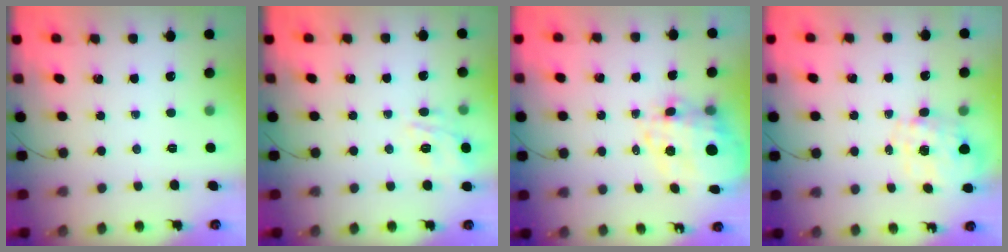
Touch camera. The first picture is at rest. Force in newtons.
{"total": 11.2, "press": 11.2, "slide": 0.8}
{"total": 8.7, "press": 8.2, "slide": 3.0}
{"total": 1.3, "press": 1.2, "slide": 0.5}